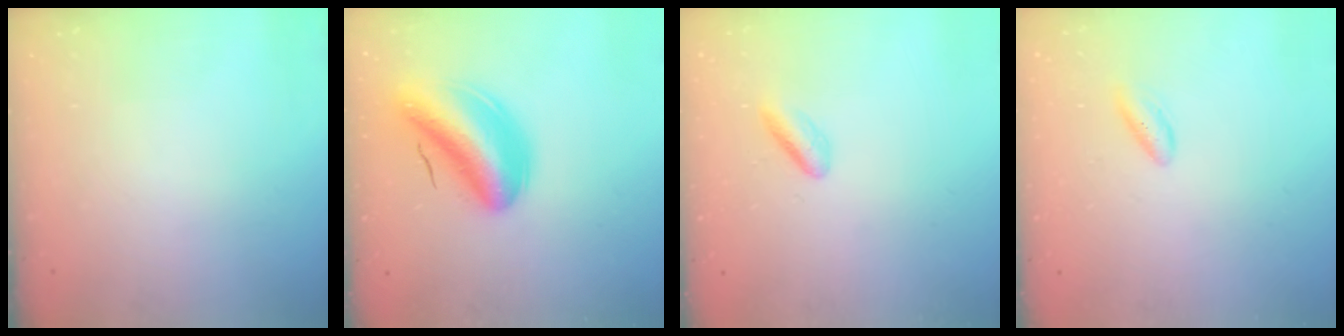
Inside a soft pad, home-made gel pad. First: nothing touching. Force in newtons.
{"total": 11.2, "press": 10.6, "slide": 3.7}
{"total": 2.4, "press": 2.2, "slide": 1.0}
{"total": 3.1, "press": 2.9, "slide": 1.3}